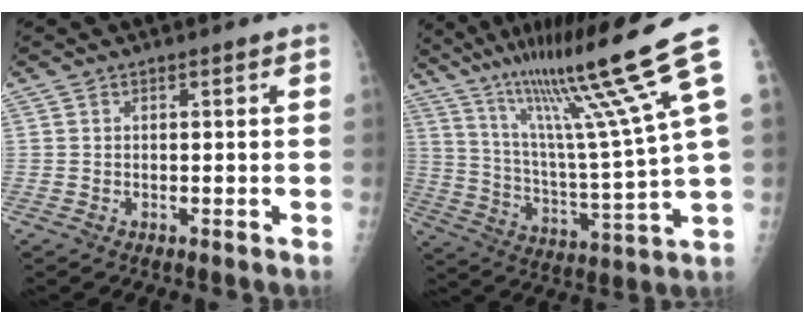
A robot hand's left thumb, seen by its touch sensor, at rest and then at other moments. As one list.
[{"total": 19.6, "force": [13.1, -2.0, 14.4], "torque": [-0.220, -0.076, 0.227]}]